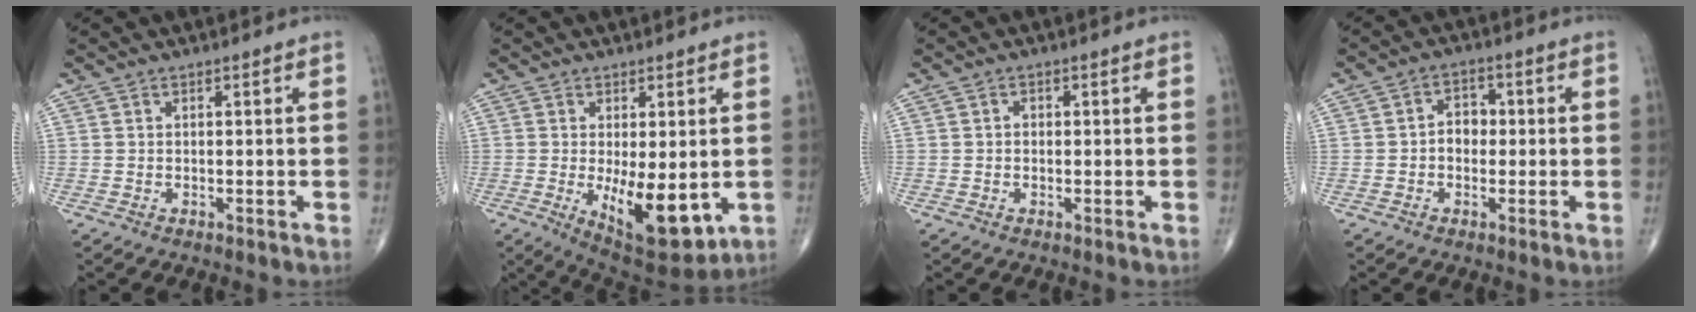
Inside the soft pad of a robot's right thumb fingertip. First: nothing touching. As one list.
[{"total": 12.5, "force": [-2.1, 5.2, 11.2], "torque": [-0.153, -0.027, -0.014]}, {"total": 0.9, "force": [0.0, 0.7, 0.5], "torque": [-0.005, 0.004, -0.003]}, {"total": 4.2, "force": [-0.3, 3.3, 2.7], "torque": [-0.025, 0.016, -0.014]}]